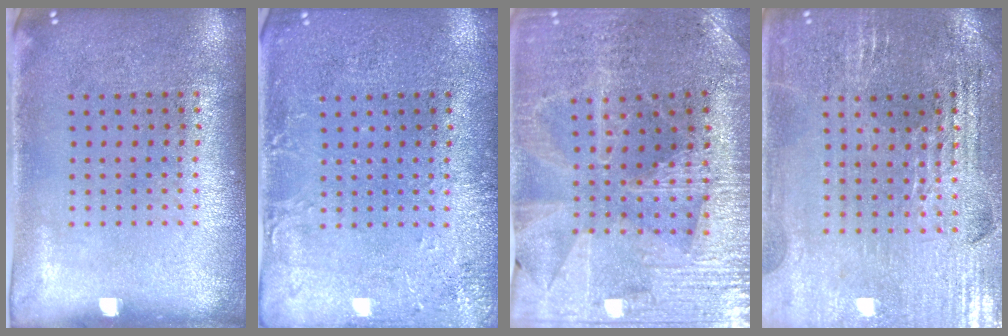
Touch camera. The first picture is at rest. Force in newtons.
{"total": 2.2, "press": 2.2, "slide": 0.3}
{"total": 3.1, "press": 3.0, "slide": 0.4}
{"total": 2.7, "press": 2.7, "slide": 0.5}